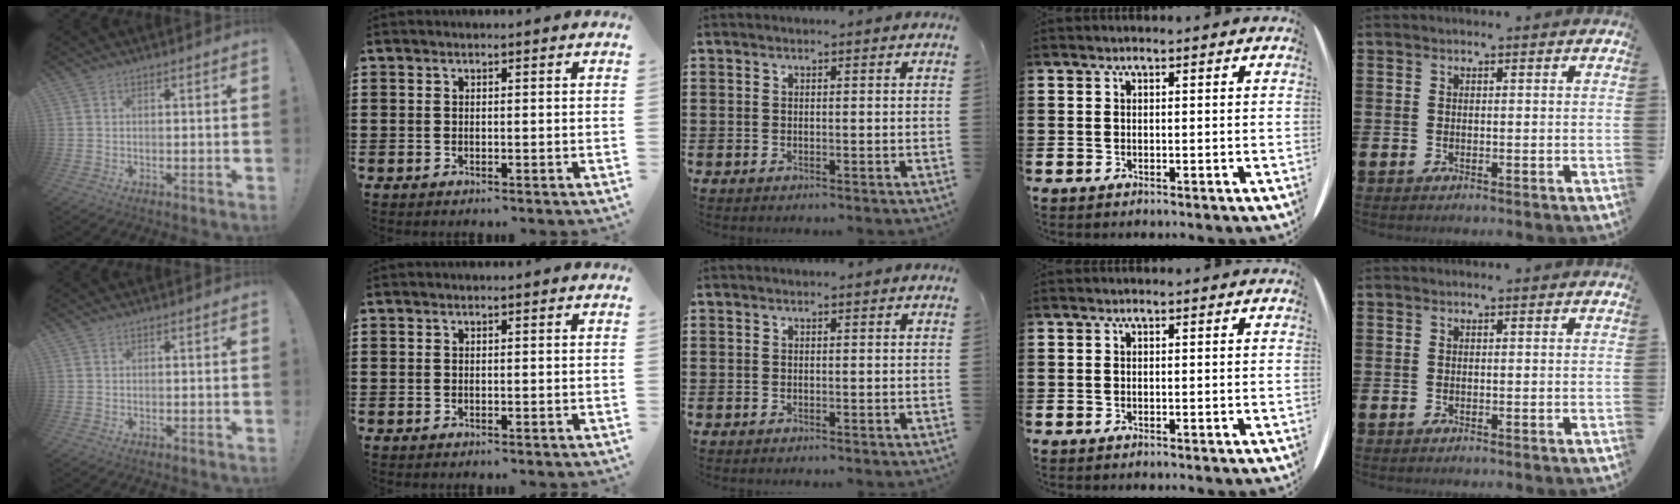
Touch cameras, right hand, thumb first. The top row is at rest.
{}